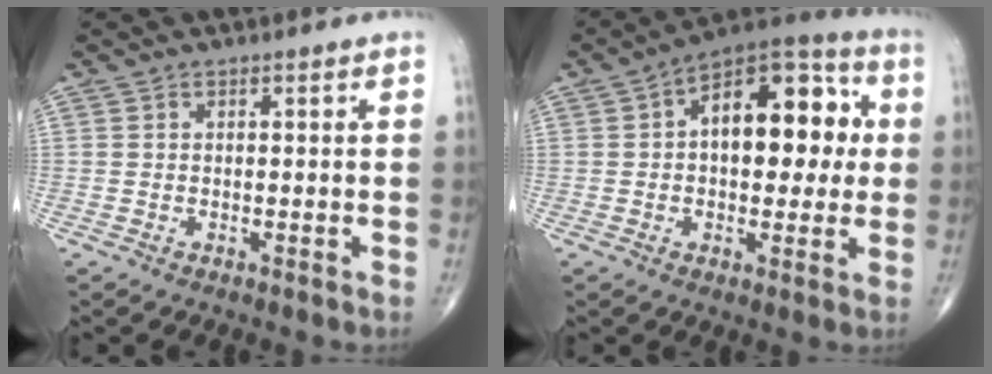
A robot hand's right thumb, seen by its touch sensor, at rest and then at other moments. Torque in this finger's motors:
{"motor_torque": [0.00, 1.05, 0.93, 0.56, 0.11]}